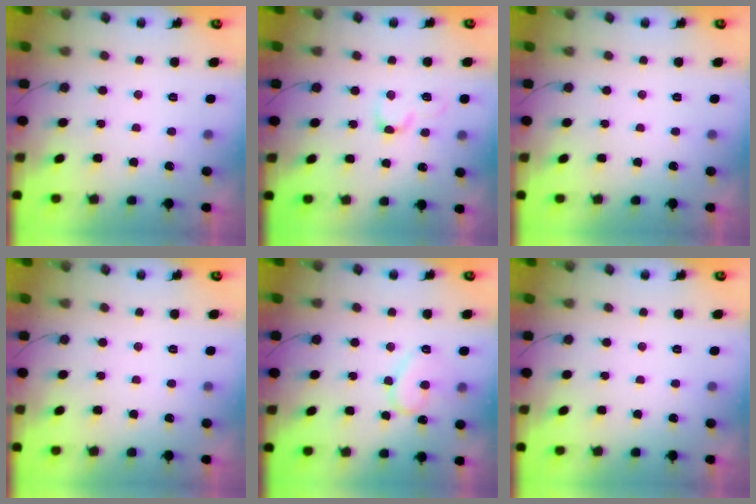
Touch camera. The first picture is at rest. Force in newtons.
{"total": 5.2, "press": 5.2, "slide": 0.3}
{"total": 0.0}
{"total": 0.0}
{"total": 10.4, "press": 10.4, "slide": 0.9}
{"total": 0.0}